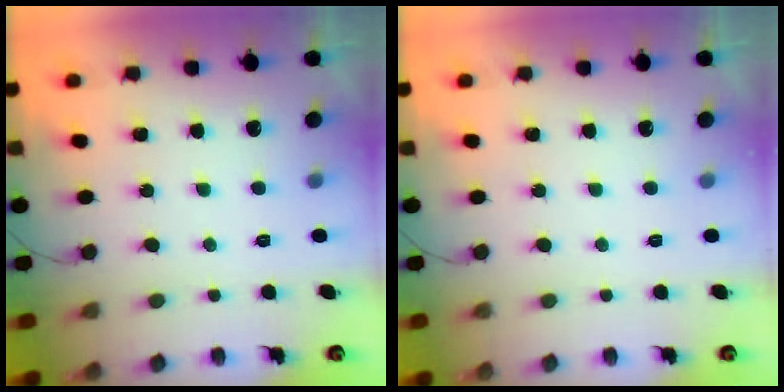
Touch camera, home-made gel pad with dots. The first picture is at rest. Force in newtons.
{"total": 0.0}